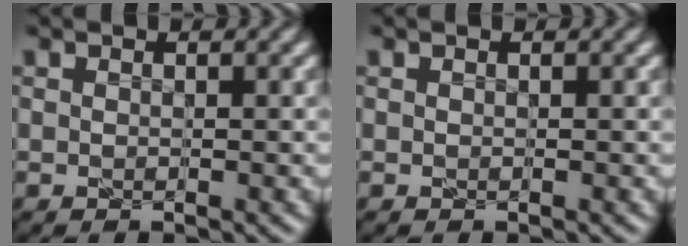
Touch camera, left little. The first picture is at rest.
{"total": 0.0}